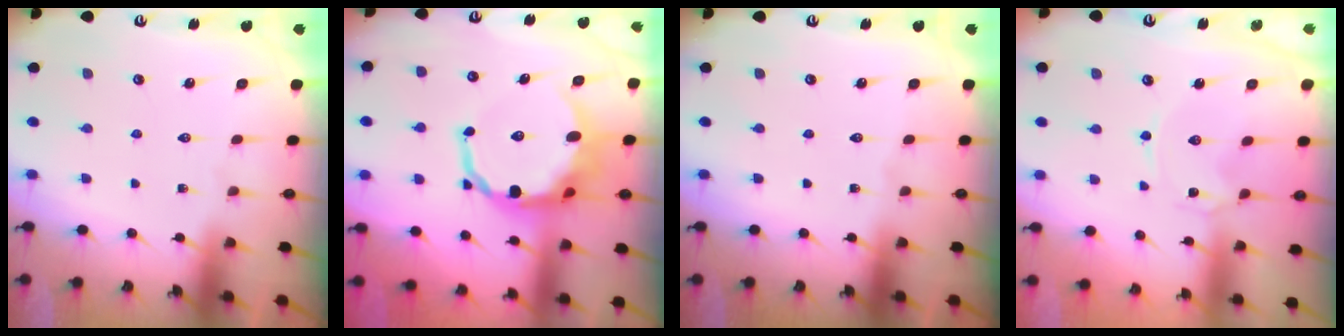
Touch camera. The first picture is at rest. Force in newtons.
{"total": 12.7, "press": 12.3, "slide": 3.1}
{"total": 0.0}
{"total": 0.0}